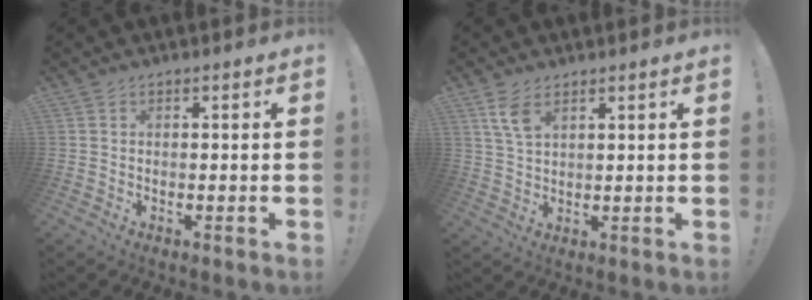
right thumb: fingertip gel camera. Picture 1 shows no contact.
{"total": 5.9, "force": [3.4, 2.9, 3.9], "torque": [-0.069, -0.014, 0.064]}